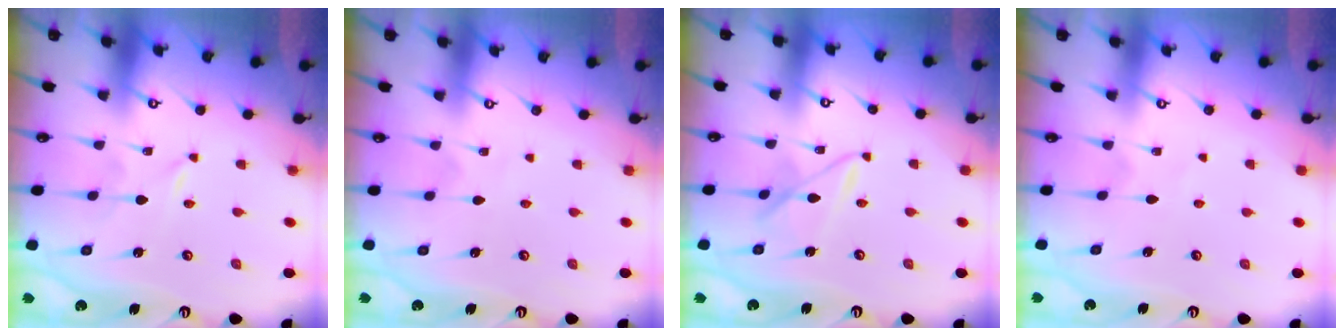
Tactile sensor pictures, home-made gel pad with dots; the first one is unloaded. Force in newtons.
{"total": 2.2, "press": 2.2, "slide": 0.2}
{"total": 6.9, "press": 6.9, "slide": 0.4}
{"total": 2.8, "press": 2.7, "slide": 0.3}